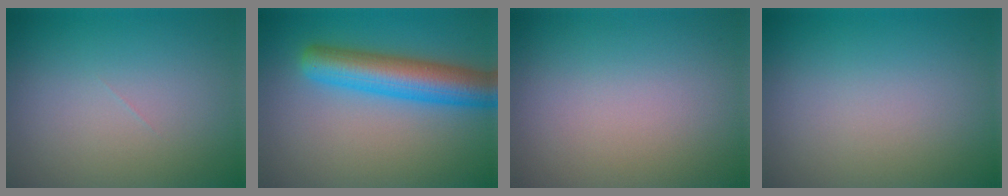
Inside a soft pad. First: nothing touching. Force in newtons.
{"total": 7.0, "press": 7.0, "slide": 0.2}
{"total": 0.0}
{"total": 0.0}